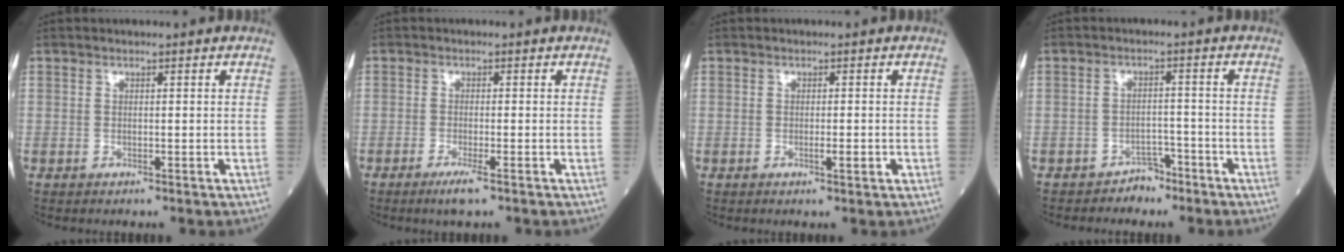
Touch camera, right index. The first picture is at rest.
{"total": 2.8, "force": [-1.7, 0.0, 2.2], "torque": [-0.045, -0.007, -0.032]}
{"total": 1.8, "force": [-0.5, 0.1, 1.7], "torque": [-0.029, -0.003, -0.006]}
{"total": 2.9, "force": [-2.4, 1.7, 0.3], "torque": [-0.004, 0.008, -0.037]}